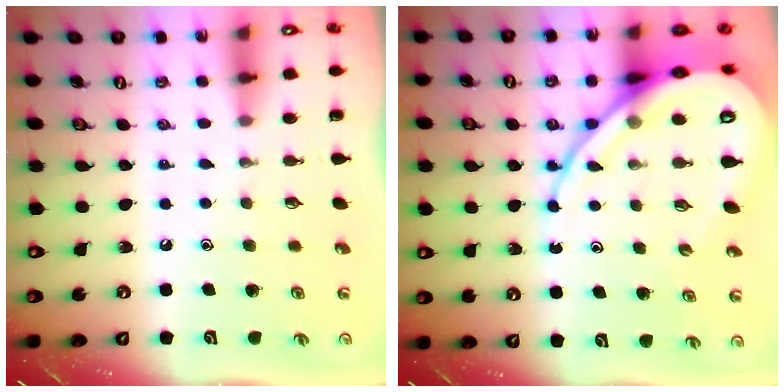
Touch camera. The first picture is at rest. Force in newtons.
{"total": 16.8, "press": 16.7, "slide": 1.8}